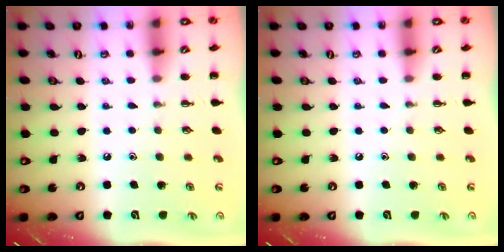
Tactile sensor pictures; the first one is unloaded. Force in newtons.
{"total": 0.0}